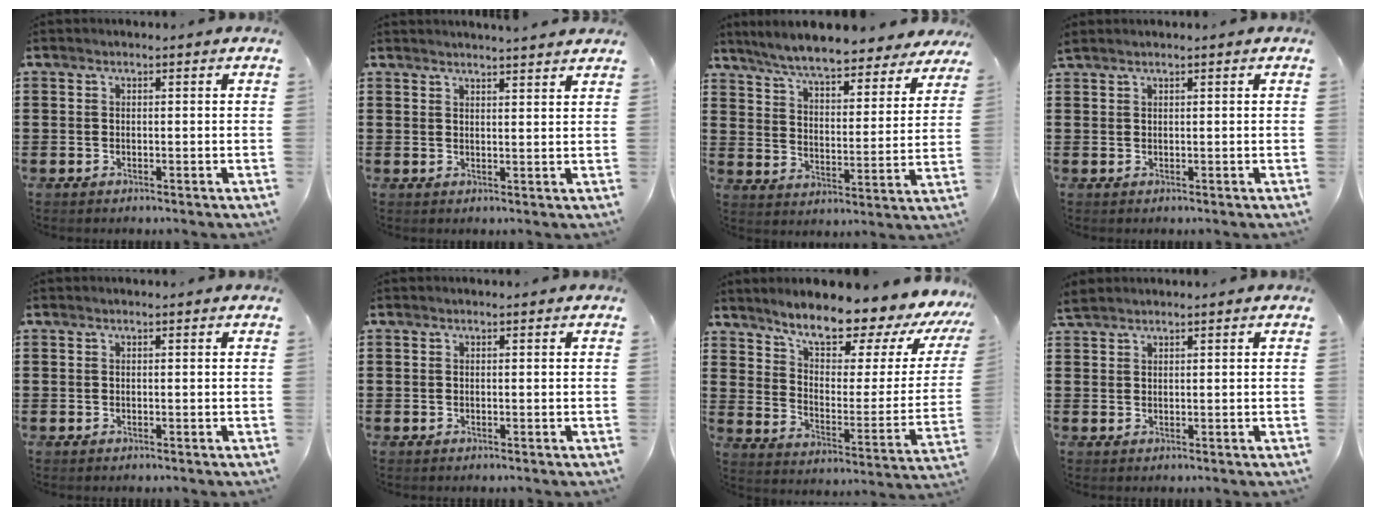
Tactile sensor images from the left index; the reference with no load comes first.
{"total": 2.3, "force": [2.3, -0.4, 0.2], "torque": [-0.010, -0.007, 0.043]}
{"total": 7.4, "force": [6.8, 0.2, 2.7], "torque": [-0.082, -0.039, 0.120]}
{"total": 0.7, "force": [0.6, -0.1, 0.3], "torque": [-0.005, -0.002, 0.013]}
{"total": 0.0}
{"total": 0.0}
{"total": 9.8, "force": [8.3, 2.5, 4.5], "torque": [-0.094, -0.065, 0.137]}
{"total": 1.4, "force": [1.4, 0.1, 0.4], "torque": [-0.011, 0.000, 0.028]}